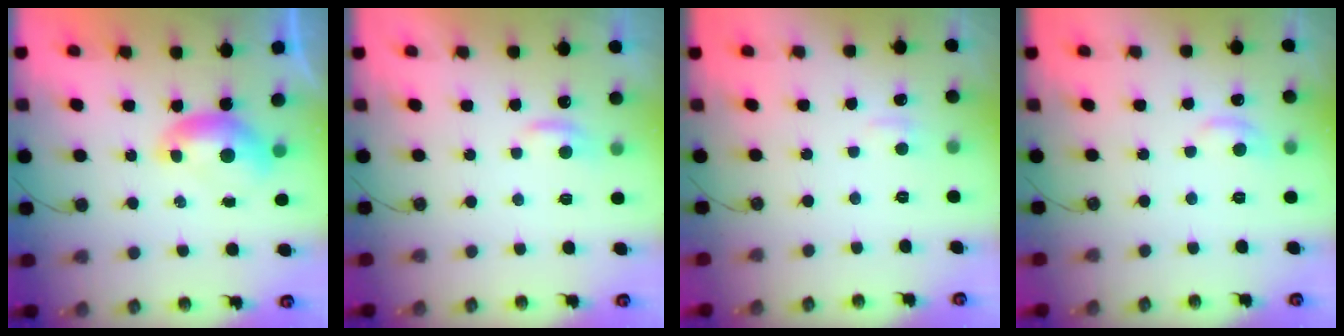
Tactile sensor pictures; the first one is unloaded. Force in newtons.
{"total": 0.6, "press": 0.1, "slide": 0.6}
{"total": 1.6, "press": 1.5, "slide": 0.6}
{"total": 1.8, "press": 1.5, "slide": 1.0}